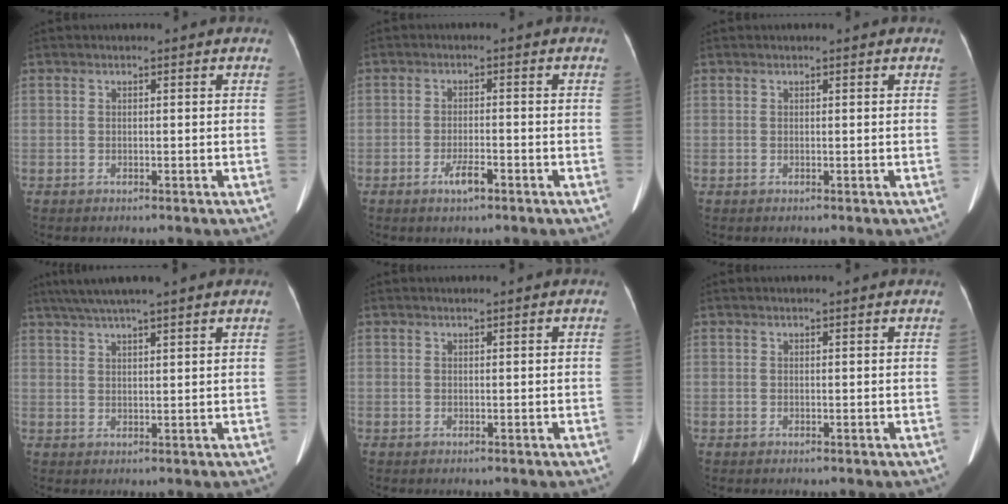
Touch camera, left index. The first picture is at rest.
{"total": 2.9, "force": [-1.8, 0.5, 2.2], "torque": [-0.041, -0.001, -0.031]}
{"total": 0.5, "force": [0.5, -0.1, 0.2], "torque": [-0.001, 0.005, 0.008]}
{"total": 9.3, "force": [7.4, 0.0, 5.5], "torque": [-0.093, 0.042, 0.108]}
{"total": 0.0}
{"total": 1.2, "force": [1.1, 0.1, 0.4], "torque": [-0.009, 0.018, 0.009]}